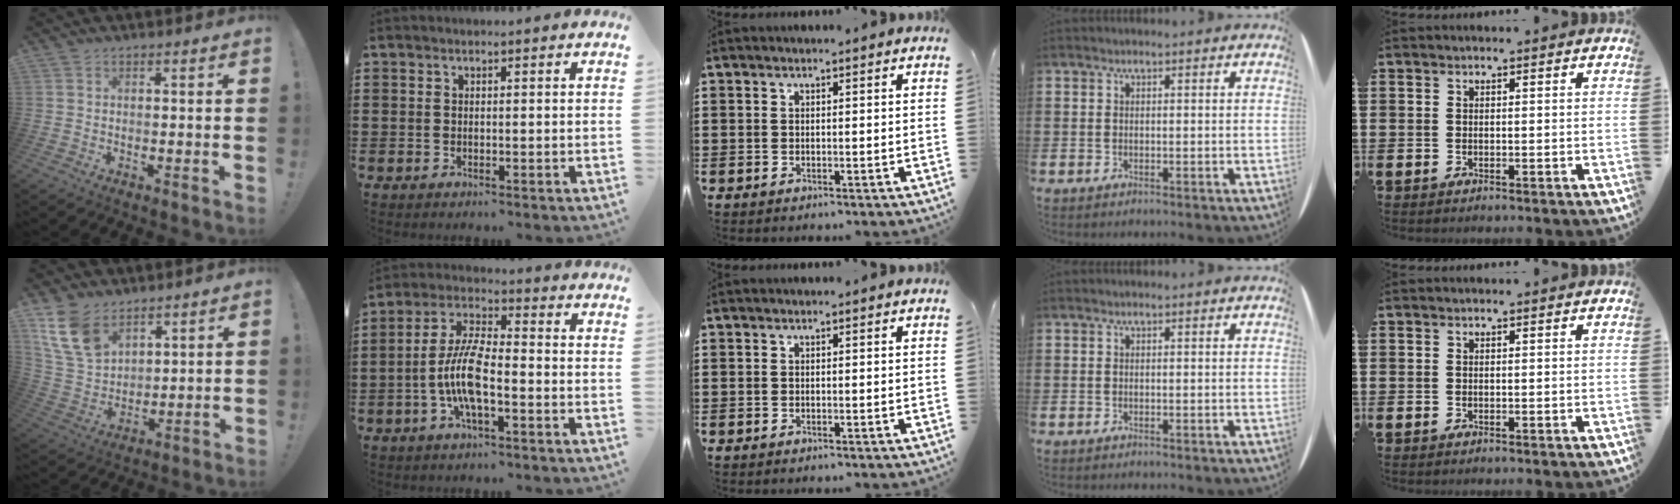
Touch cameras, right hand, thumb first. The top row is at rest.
{"thumb": {"total": 13.3, "force": [8.4, 8.1, 6.5], "torque": [-0.138, -0.041, 0.167]}, "index": {"total": 8.8, "force": [-2.5, 2.8, 8.0], "torque": [-0.182, -0.010, -0.054]}}